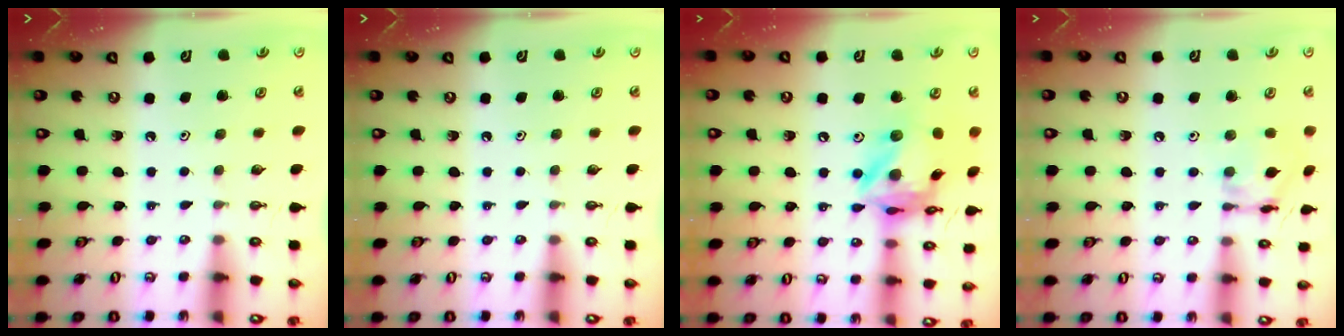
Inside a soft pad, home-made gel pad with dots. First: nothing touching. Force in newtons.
{"total": 0.0}
{"total": 17.3, "press": 17.2, "slide": 1.9}
{"total": 11.8, "press": 11.8, "slide": 0.9}